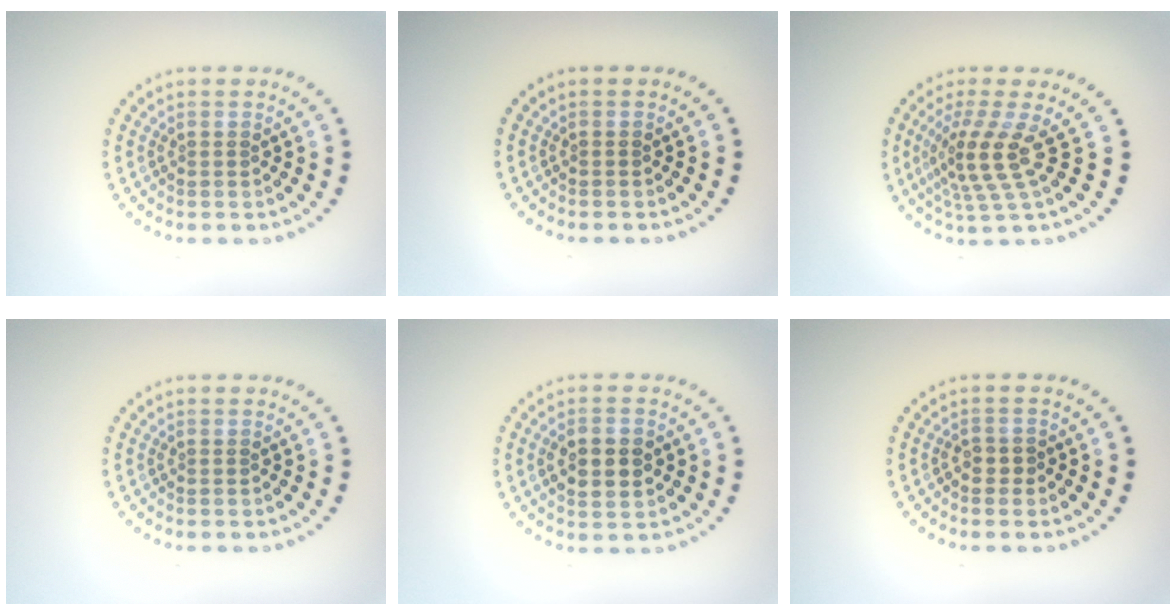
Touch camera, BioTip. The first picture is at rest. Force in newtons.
{"total": 0.0}
{"total": 3.9, "press": 2.7, "slide": 2.8}
{"total": 0.0}
{"total": 4.3, "press": 4.3, "slide": 0.4}
{"total": 0.7, "press": 0.7, "slide": 0.3}